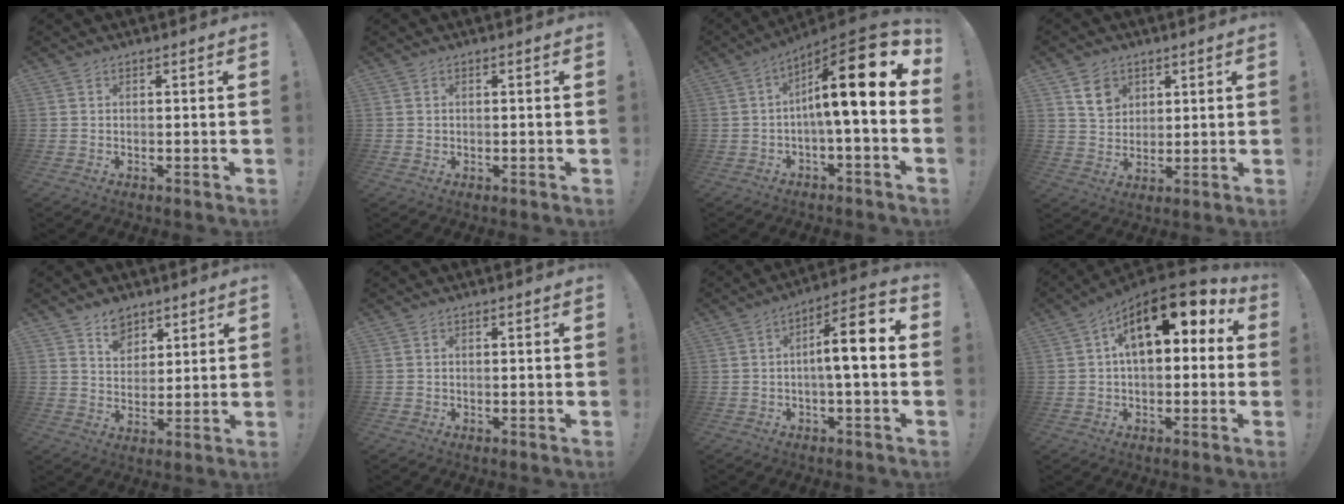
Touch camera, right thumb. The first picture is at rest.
{"total": 0.7, "force": [0.1, 0.7, 0.1], "torque": [-0.009, 0.006, 0.004]}
{"total": 18.2, "force": [3.6, 2.9, 17.6], "torque": [-0.265, -0.028, 0.051]}
{"total": 7.6, "force": [4.1, 5.8, 2.6], "torque": [-0.029, -0.020, 0.078]}
{"total": 7.6, "force": [5.5, 5.1, 1.5], "torque": [-0.026, -0.036, 0.106]}
{"total": 0.6, "force": [-0.1, 0.5, 0.0], "torque": [-0.006, 0.005, -0.001]}
{"total": 11.1, "force": [0.4, 2.4, 10.8], "torque": [-0.160, -0.001, -0.002]}
{"total": 15.7, "force": [6.2, 7.4, 12.4], "torque": [-0.175, -0.025, 0.105]}